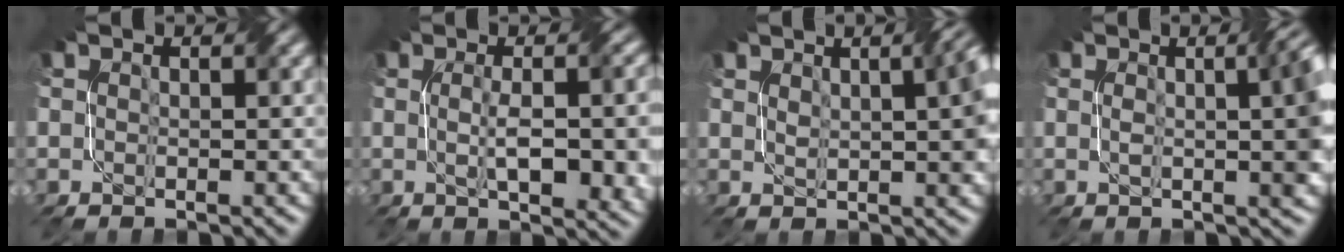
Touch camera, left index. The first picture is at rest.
{"total": 7.7, "force": [-0.6, 2.4, 7.3], "torque": [-0.099, -0.004, -0.003]}
{"total": 4.6, "force": [1.7, 1.3, 4.1], "torque": [-0.048, 0.012, 0.022]}
{"total": 6.3, "force": [0.7, 2.1, 6.0], "torque": [-0.054, 0.016, 0.004]}